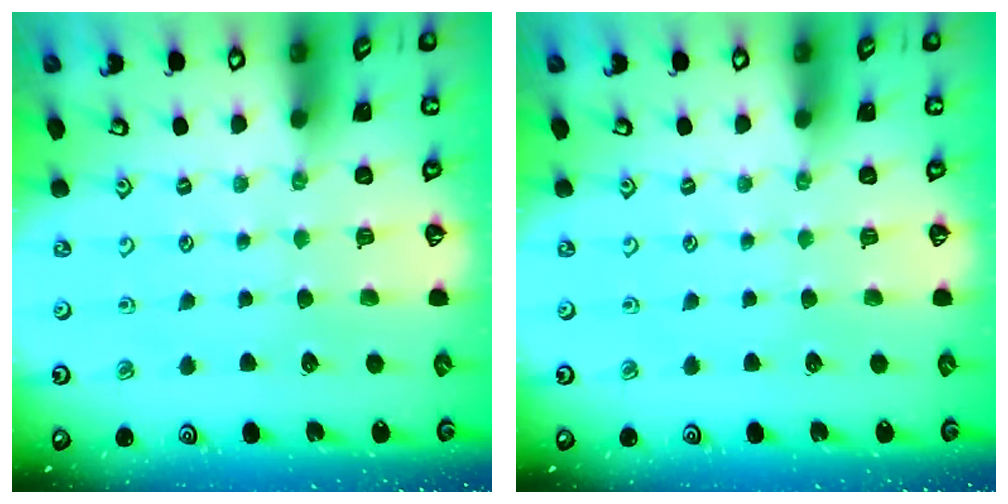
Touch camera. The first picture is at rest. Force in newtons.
{"total": 0.0}